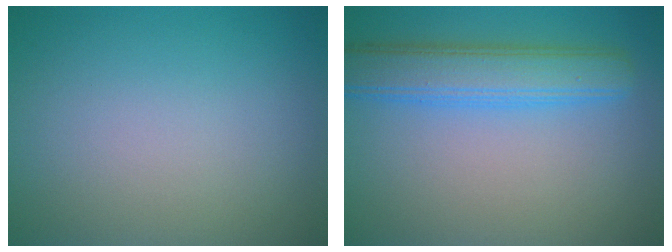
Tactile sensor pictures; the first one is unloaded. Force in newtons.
{"total": 5.1, "press": 5.1, "slide": 0.2}